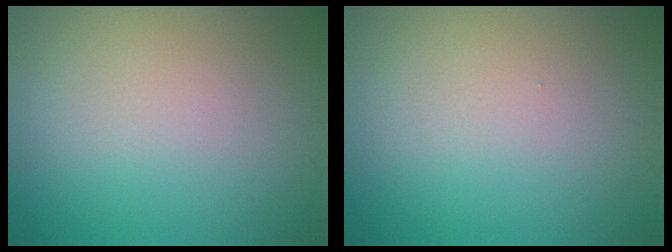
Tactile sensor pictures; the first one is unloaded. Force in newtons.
{"total": 0.0}